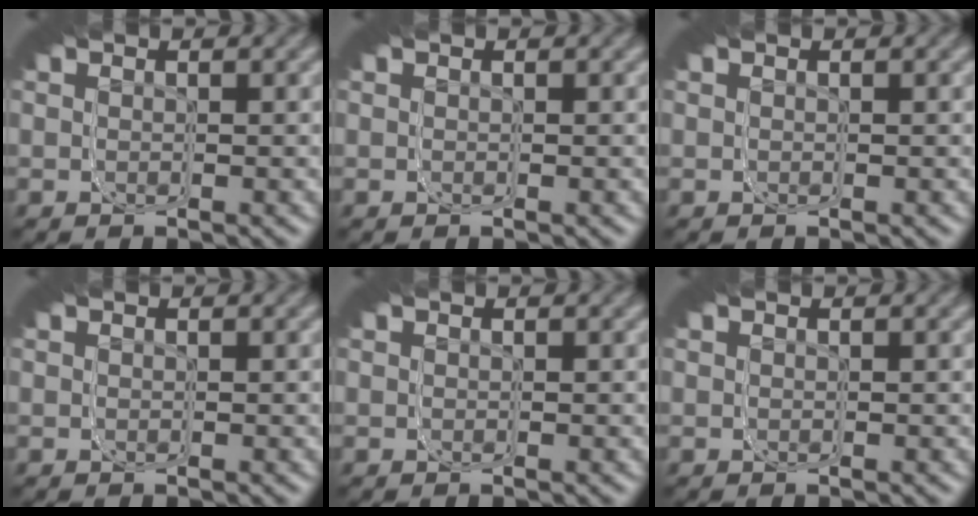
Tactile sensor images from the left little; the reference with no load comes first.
{"total": 0.0}
{"total": 0.0}
{"total": 0.0}
{"total": 0.0}
{"total": 0.0}